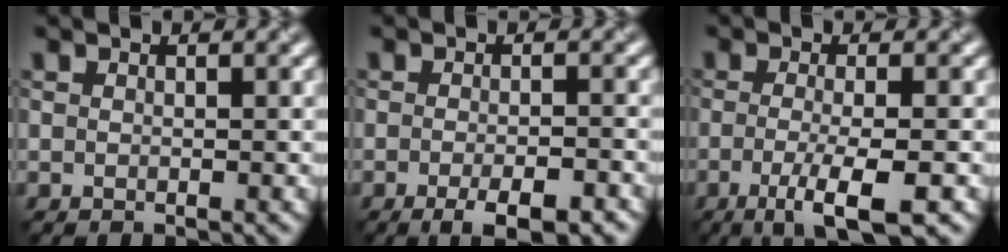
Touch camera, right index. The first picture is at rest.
{"total": 4.3, "force": [-2.8, 0.7, 3.1], "torque": [-0.050, 0.002, -0.029]}
{"total": 4.8, "force": [-2.4, 0.8, 4.1], "torque": [-0.075, -0.003, -0.038]}